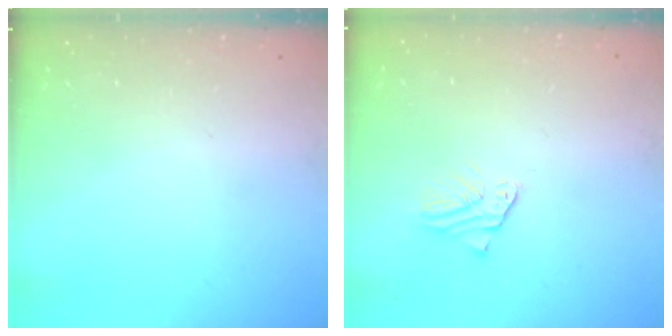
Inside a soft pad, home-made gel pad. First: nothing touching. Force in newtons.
{"total": 2.5, "press": 2.5, "slide": 0.2}